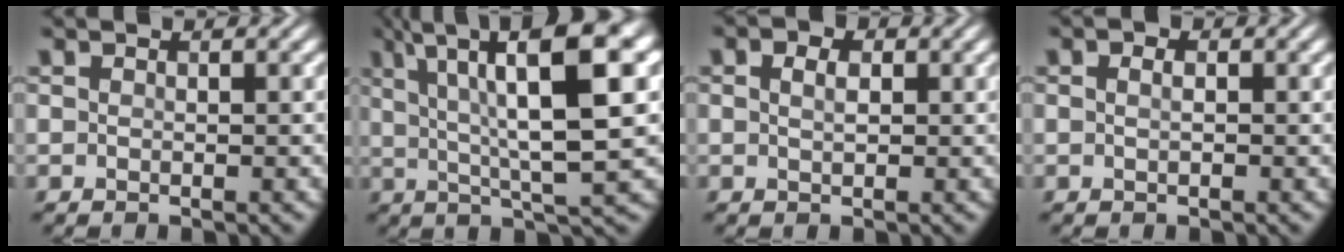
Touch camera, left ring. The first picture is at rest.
{"total": 12.1, "force": [4.4, 2.7, 10.9], "torque": [-0.166, 0.021, 0.069]}
{"total": 2.9, "force": [1.3, 1.8, 1.9], "torque": [-0.020, 0.013, -0.006]}
{"total": 2.0, "force": [0.8, 1.2, 1.4], "torque": [-0.010, 0.008, -0.013]}